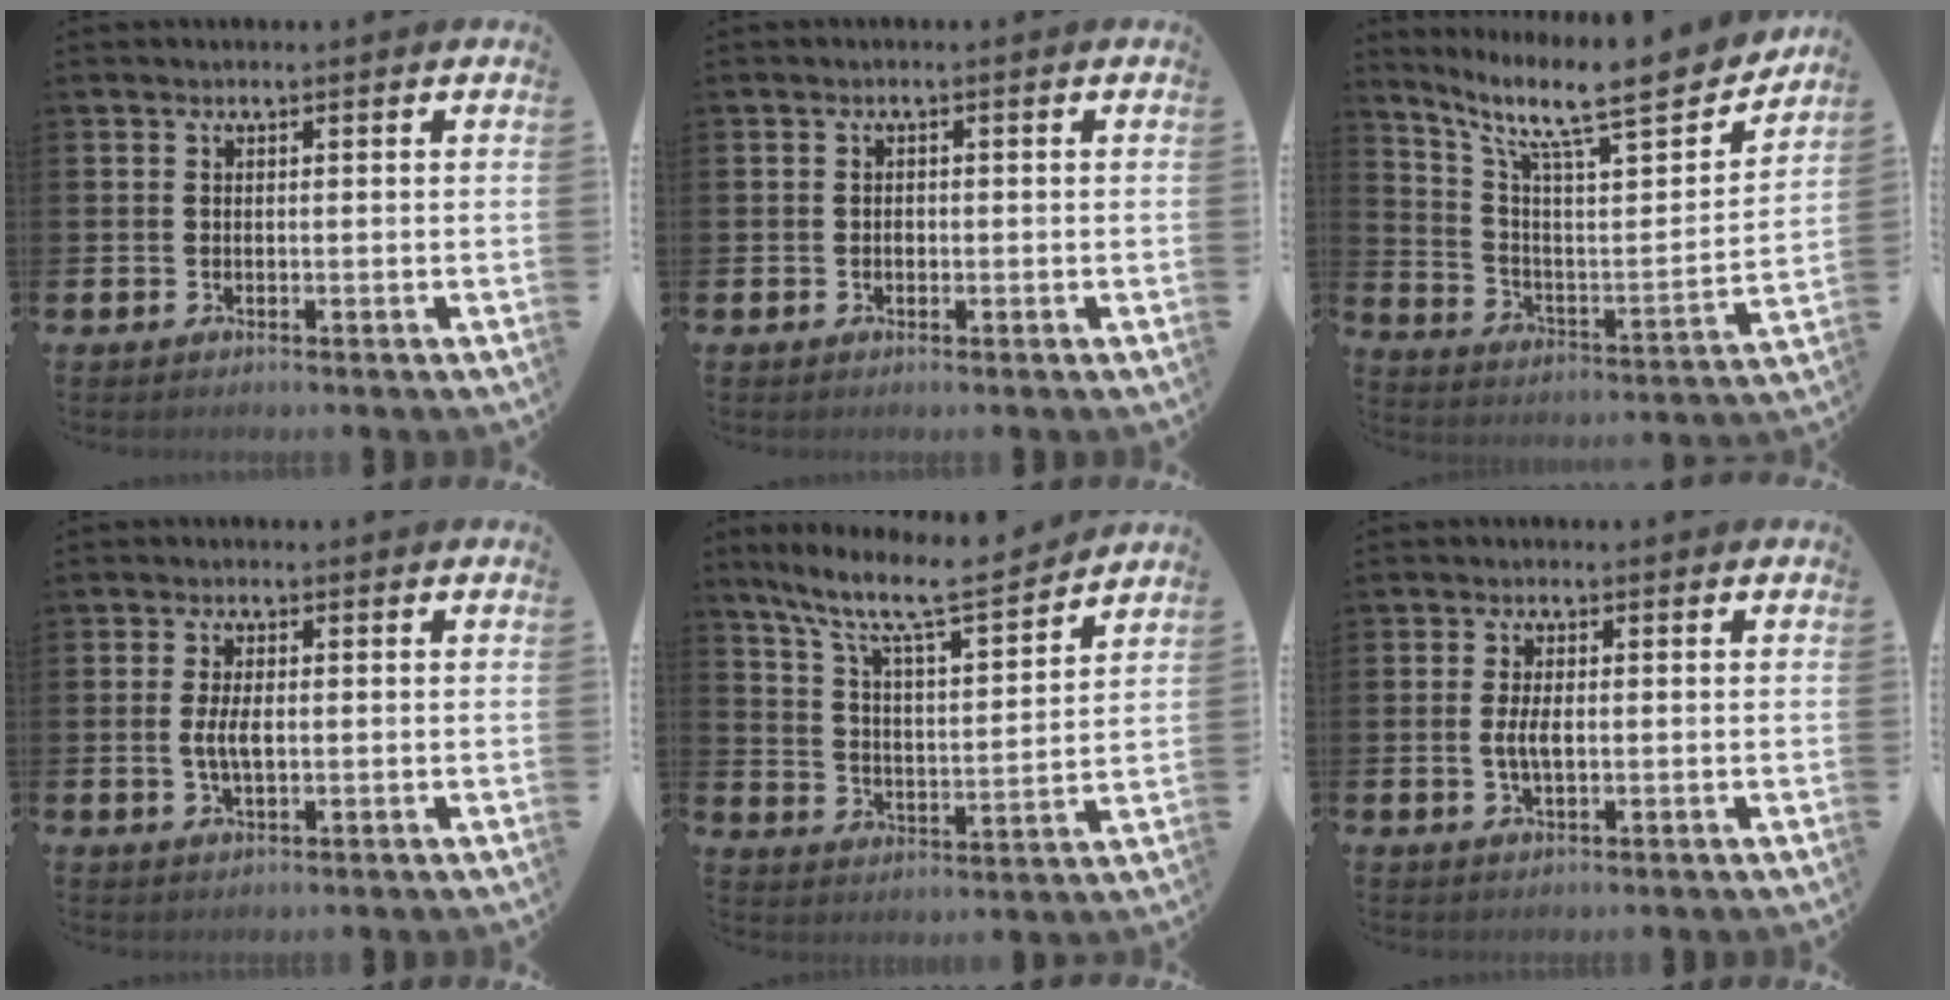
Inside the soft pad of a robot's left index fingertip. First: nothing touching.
{"total": 0.6, "force": [-0.2, 0.6, 0.2], "torque": [-0.004, 0.002, -0.005]}
{"total": 11.4, "force": [9.2, 2.3, 6.3], "torque": [-0.142, -0.073, 0.145]}
{"total": 3.4, "force": [0.0, 1.5, 3.1], "torque": [-0.066, 0.001, -0.004]}
{"total": 9.5, "force": [8.3, 1.3, 4.6], "torque": [-0.116, -0.057, 0.135]}
{"total": 3.0, "force": [-0.1, 1.3, 2.7], "torque": [-0.059, 0.000, -0.005]}